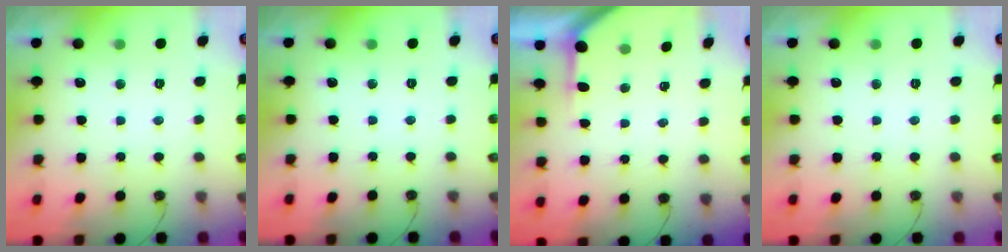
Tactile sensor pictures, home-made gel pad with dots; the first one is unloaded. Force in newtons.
{"total": 0.0}
{"total": 2.1, "press": 2.1, "slide": 0.3}
{"total": 0.0}